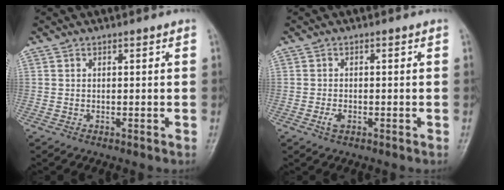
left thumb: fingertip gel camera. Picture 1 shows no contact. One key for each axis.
{"total": 2.0, "fx": -0.9, "fy": 1.2, "fz": 1.4, "tx": -0.028, "ty": 0.005, "tz": -0.018}